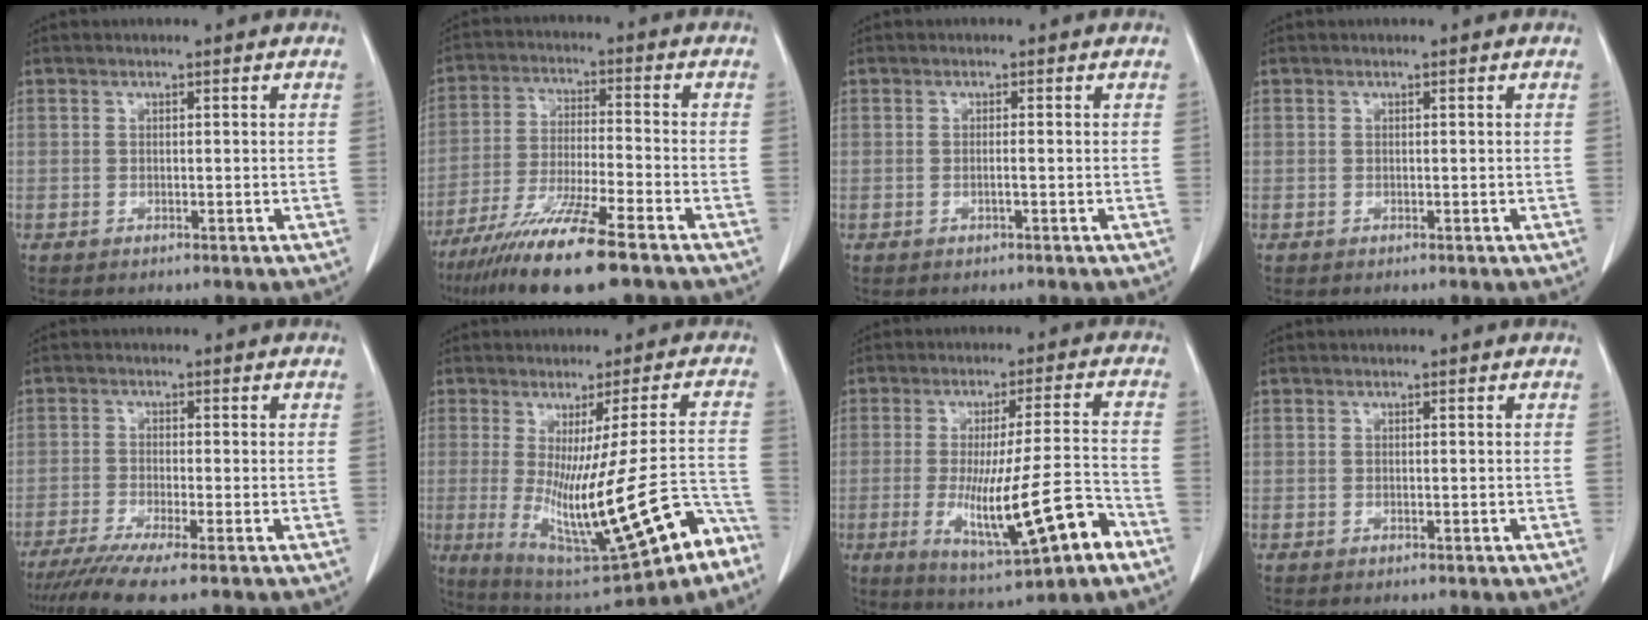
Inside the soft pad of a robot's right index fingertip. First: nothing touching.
{"total": 13.7, "force": [-9.4, 0.5, 10.0], "torque": [-0.199, -0.040, -0.168]}
{"total": 0.8, "force": [-0.3, -0.1, 0.8], "torque": [-0.014, 0.000, -0.004]}
{"total": 0.0}
{"total": 6.5, "force": [-5.0, -0.8, 4.0], "torque": [-0.065, -0.017, -0.086]}
{"total": 21.3, "force": [-8.7, 3.5, 19.1], "torque": [-0.278, -0.018, -0.112]}
{"total": 15.0, "force": [-5.4, 1.1, 13.9], "torque": [-0.240, -0.018, -0.074]}
{"total": 0.0}